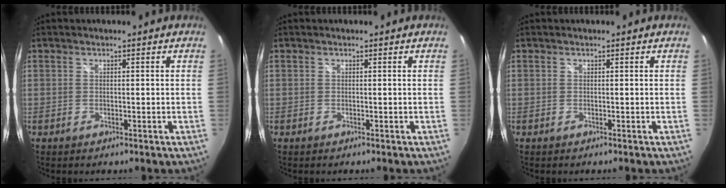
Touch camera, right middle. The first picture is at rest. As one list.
[{"total": 0.0}, {"total": 0.0}]